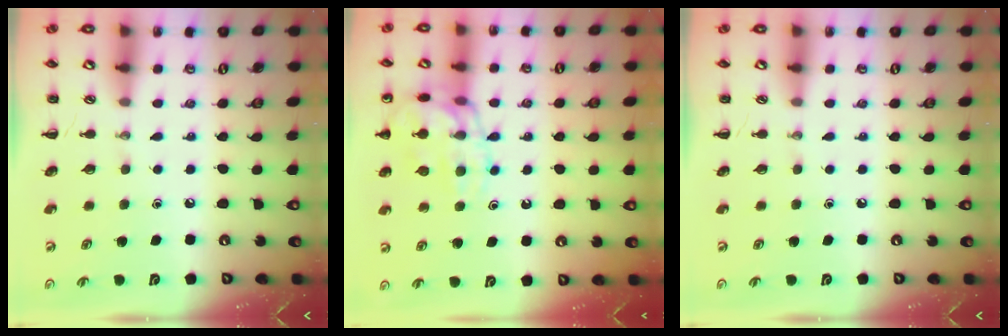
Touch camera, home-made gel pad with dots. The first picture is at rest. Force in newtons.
{"total": 14.7, "press": 14.7, "slide": 1.5}
{"total": 0.0}